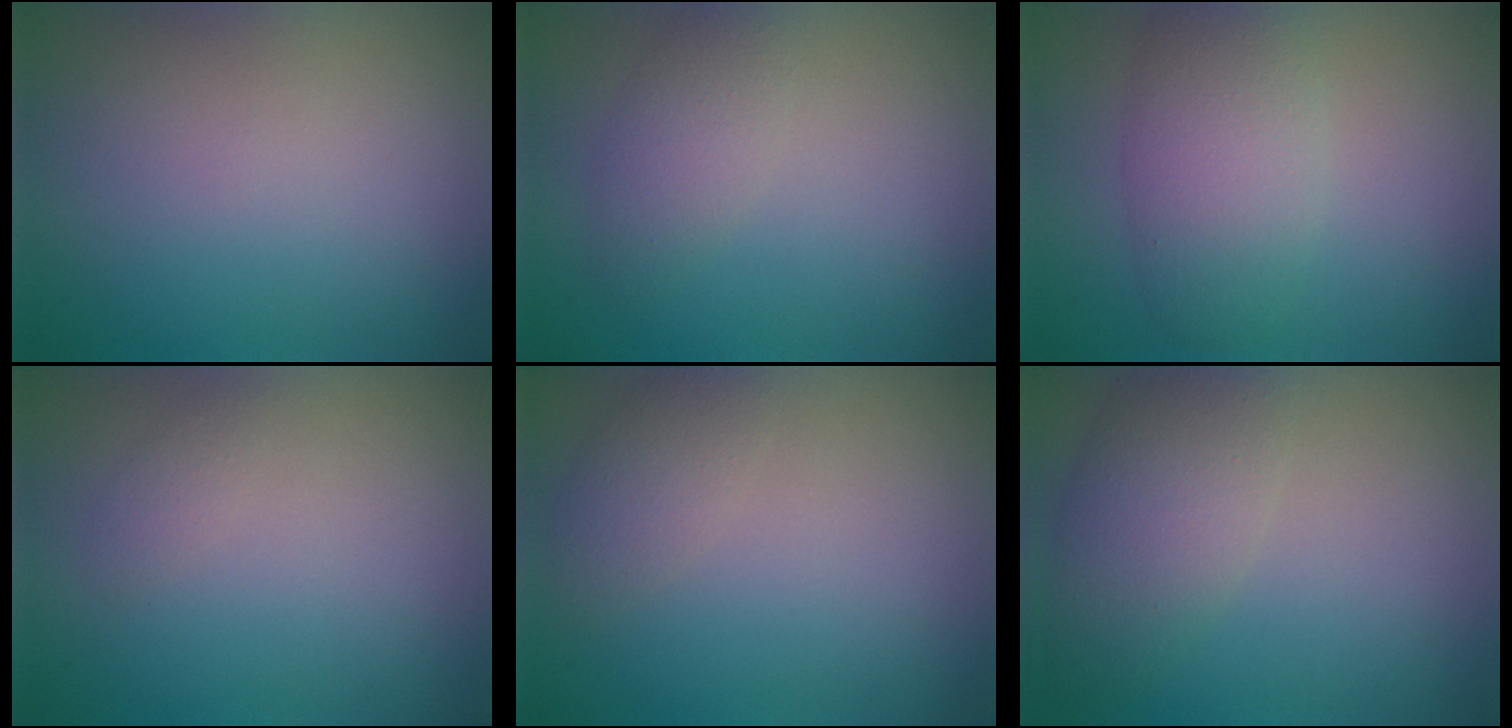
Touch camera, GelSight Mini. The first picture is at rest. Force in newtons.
{"total": 2.2, "press": 2.2, "slide": 0.1}
{"total": 4.5, "press": 4.5, "slide": 0.2}
{"total": 0.7, "press": 0.7, "slide": 0.0}
{"total": 1.9, "press": 1.9, "slide": 0.2}
{"total": 4.3, "press": 4.3, "slide": 0.2}